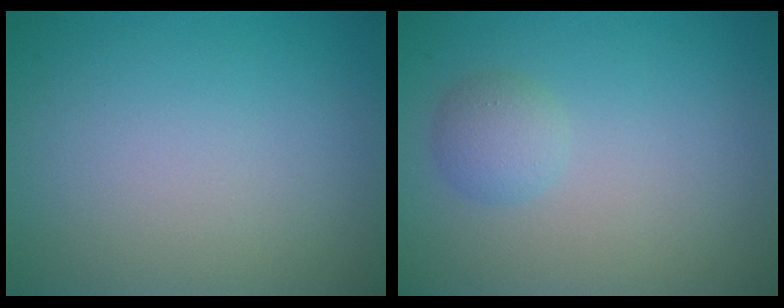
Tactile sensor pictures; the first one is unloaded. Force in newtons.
{"total": 1.7, "press": 1.7, "slide": 0.0}